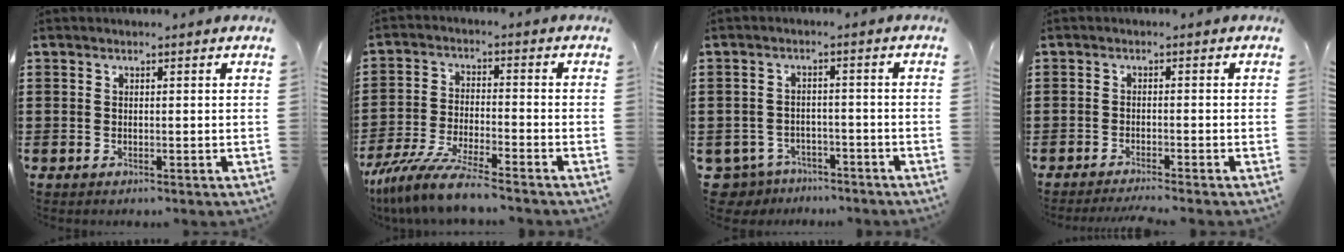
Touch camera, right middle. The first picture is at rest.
{"total": 7.8, "force": [-7.0, -0.1, 3.5], "torque": [-0.081, -0.010, -0.138]}
{"total": 3.8, "force": [-3.6, 1.1, 0.2], "torque": [-0.025, 0.000, -0.081]}
{"total": 1.5, "force": [-1.4, -0.2, 0.5], "torque": [-0.007, 0.001, -0.028]}